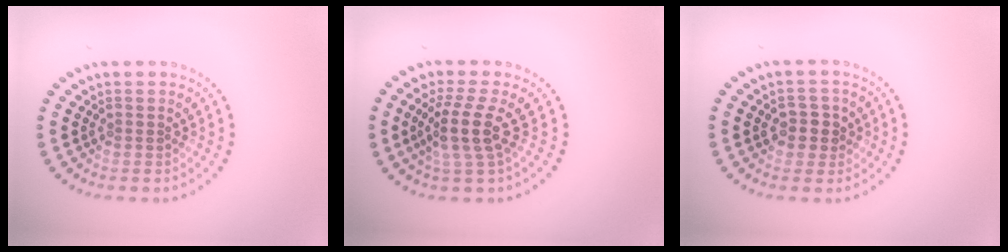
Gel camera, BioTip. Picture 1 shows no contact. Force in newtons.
{"total": 3.6, "press": 2.7, "slide": 2.3}
{"total": 2.5, "press": 2.5, "slide": 0.5}